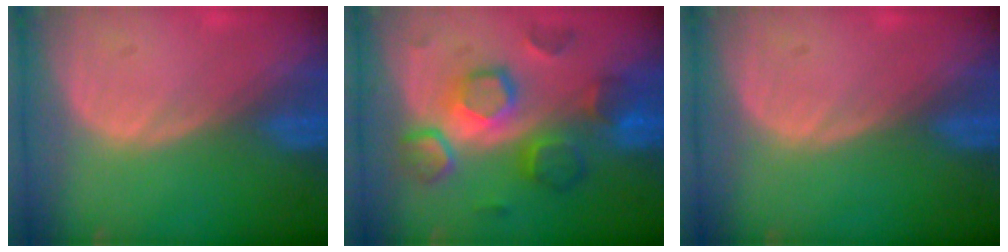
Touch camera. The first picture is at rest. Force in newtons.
{"total": 9.1, "press": 9.1, "slide": 0.3}
{"total": 0.0}